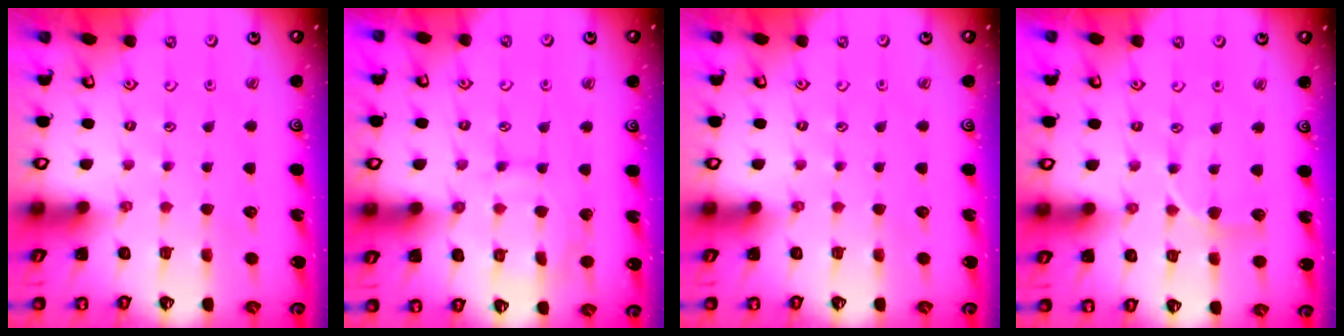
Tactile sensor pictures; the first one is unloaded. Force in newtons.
{"total": 10.5, "press": 10.5, "slide": 0.6}
{"total": 0.0}
{"total": 5.0, "press": 4.9, "slide": 0.7}